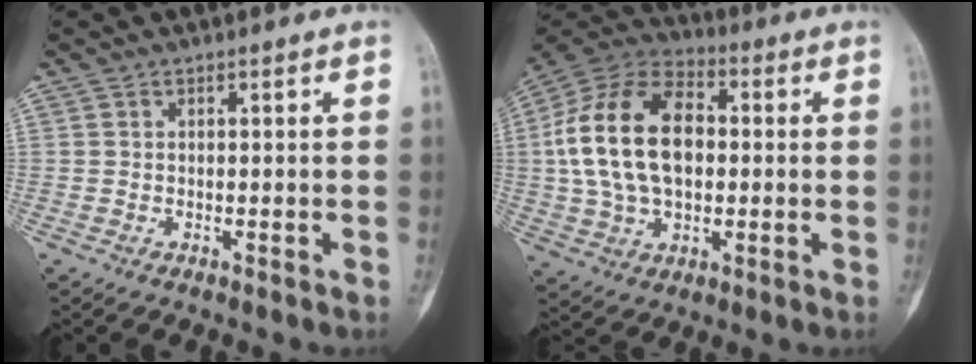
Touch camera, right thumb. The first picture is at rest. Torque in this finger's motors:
{"motor_torque": [1.40, 1.84, 0.92, -0.58, 0.23]}